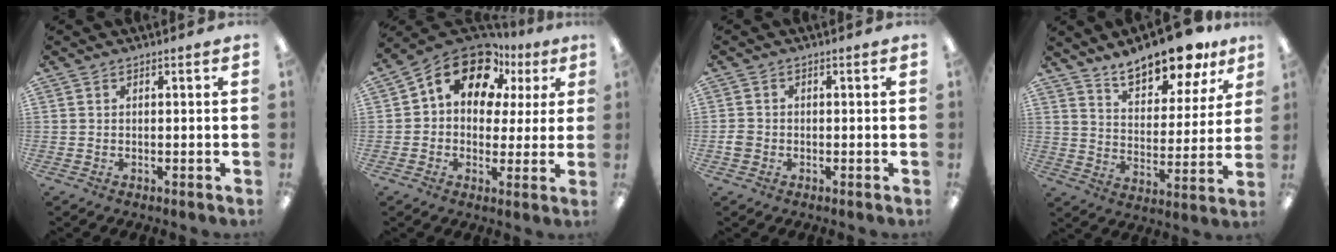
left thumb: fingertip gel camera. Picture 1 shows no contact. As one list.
[{"total": 15.5, "force": [9.2, 9.3, 8.3], "torque": [-0.144, -0.046, 0.166]}, {"total": 2.3, "force": [-0.7, 1.9, 1.0], "torque": [-0.016, 0.005, -0.015]}, {"total": 14.7, "force": [12.6, 4.6, 5.9], "torque": [-0.096, -0.084, 0.224]}]